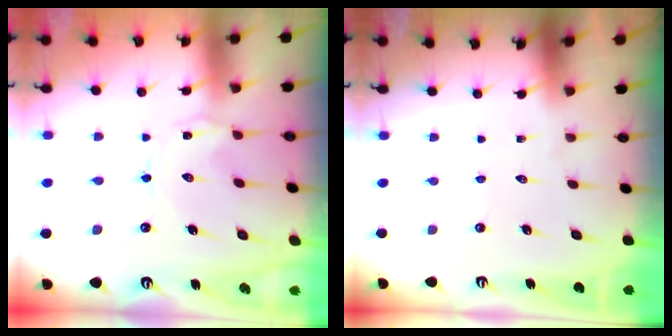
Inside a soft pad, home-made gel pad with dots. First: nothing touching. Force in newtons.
{"total": 0.0}